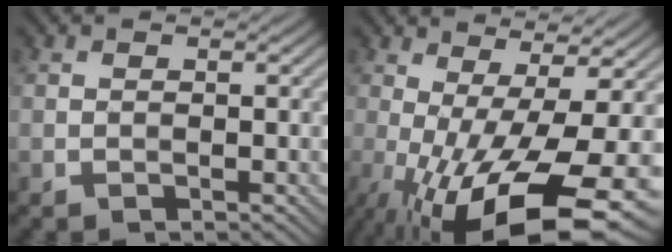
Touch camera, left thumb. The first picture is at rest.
{"total": 17.3, "force": [-5.7, 5.6, 15.4], "torque": [-0.260, -0.010, -0.082]}